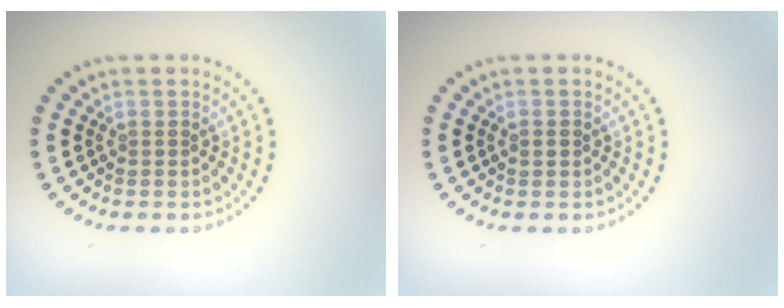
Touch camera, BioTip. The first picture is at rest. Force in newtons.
{"total": 1.0, "press": 1.0, "slide": 0.1}